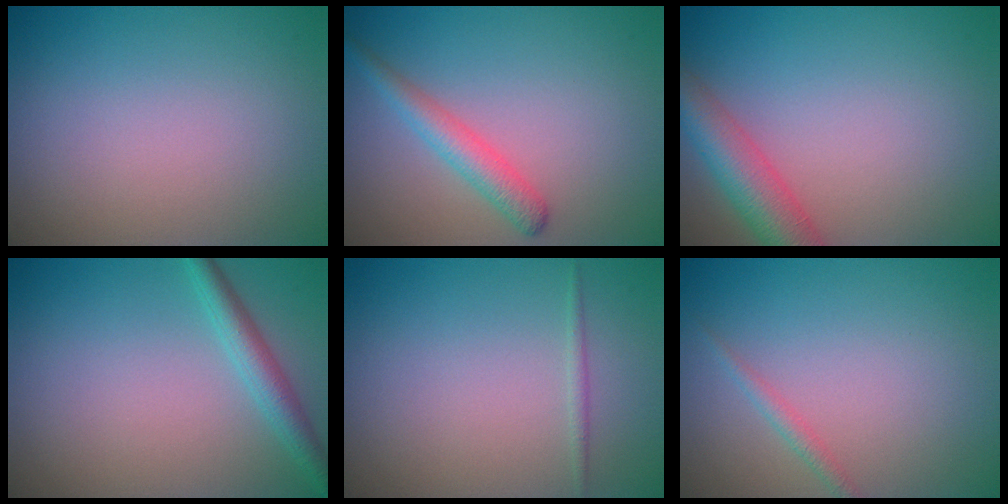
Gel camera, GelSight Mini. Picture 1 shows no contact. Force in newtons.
{"total": 2.7, "press": 2.7, "slide": 0.1}
{"total": 5.0, "press": 5.0, "slide": 0.3}
{"total": 2.6, "press": 2.6, "slide": 0.1}
{"total": 0.6, "press": 0.6, "slide": 0.0}
{"total": 1.1, "press": 1.1, "slide": 0.0}